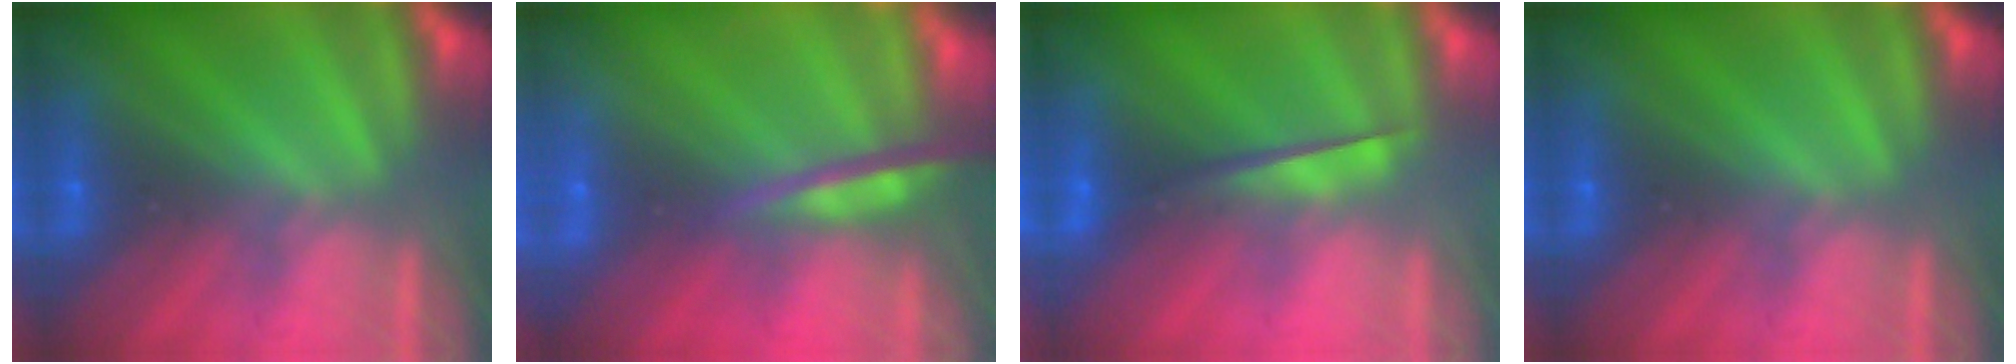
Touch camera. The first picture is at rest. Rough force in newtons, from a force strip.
{"total": 7.7}
{"total": 4.7}
{"total": 0.0}